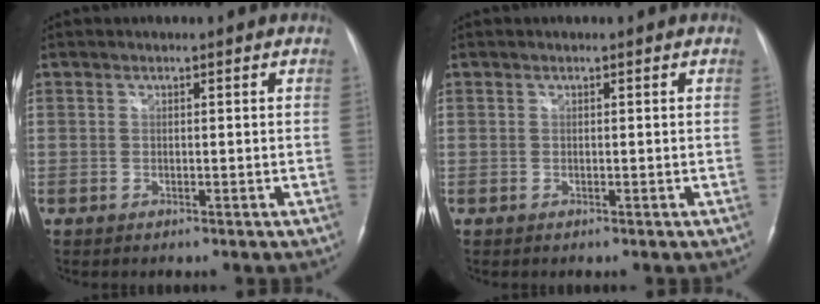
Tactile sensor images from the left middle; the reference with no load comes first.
{"total": 0.0}